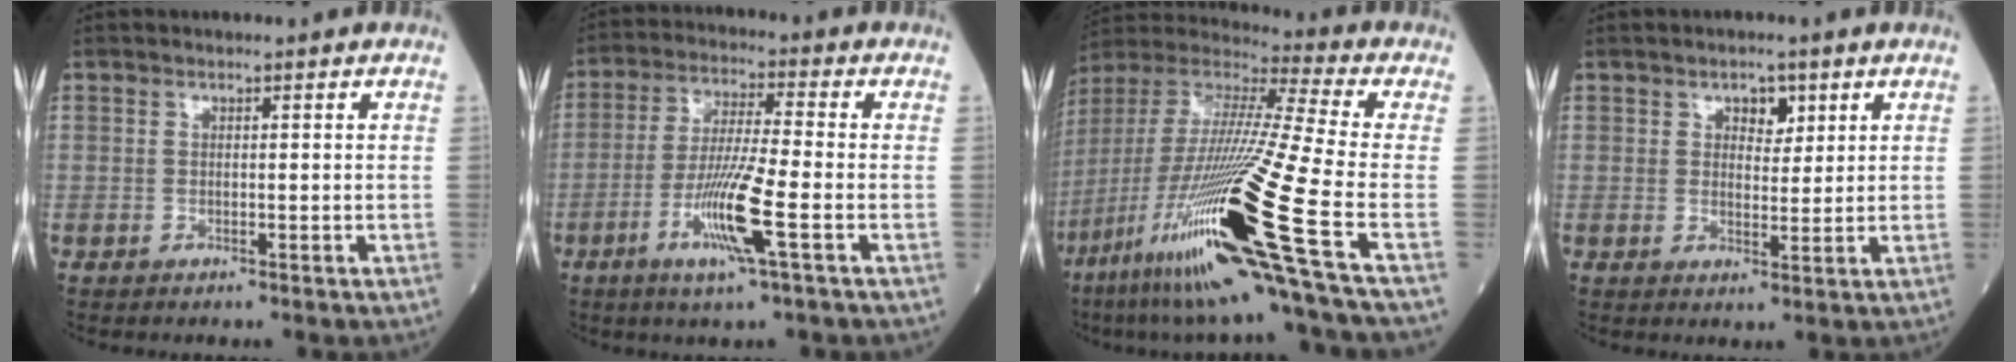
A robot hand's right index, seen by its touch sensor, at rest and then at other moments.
{"total": 9.8, "force": [-3.7, -0.2, 9.1], "torque": [-0.177, -0.012, -0.074]}
{"total": 27.8, "force": [-11.6, -0.5, 25.3], "torque": [-0.490, -0.057, -0.217]}
{"total": 3.2, "force": [1.7, 1.9, 2.0], "torque": [-0.024, 0.003, 0.026]}